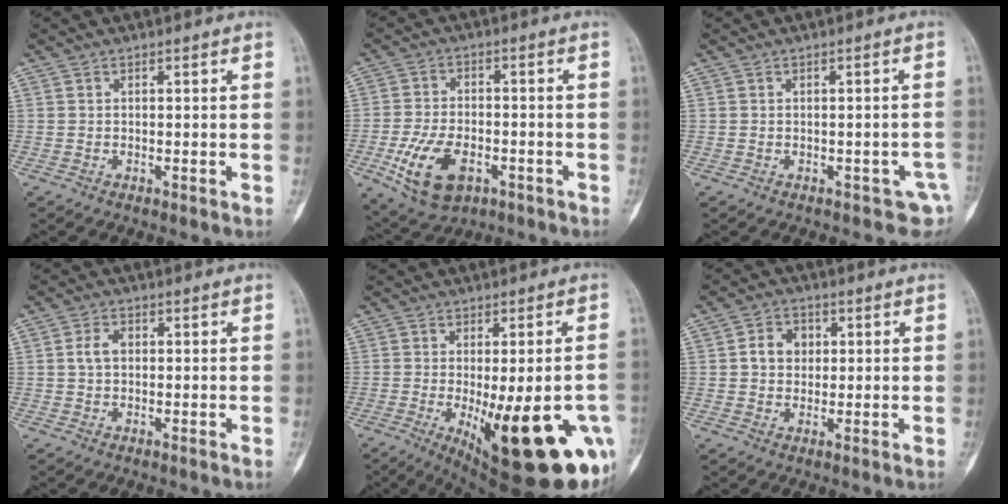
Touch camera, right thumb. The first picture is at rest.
{"total": 11.9, "force": [-4.5, 6.8, 8.7], "torque": [-0.161, 0.010, -0.069]}
{"total": 3.7, "force": [-1.7, 2.3, 2.3], "torque": [-0.007, 0.012, -0.019]}
{"total": 2.8, "force": [0.3, 1.8, 2.2], "torque": [-0.046, 0.009, 0.003]}
{"total": 23.8, "force": [-7.8, 7.7, 21.1], "torque": [-0.229, -0.018, -0.084]}
{"total": 5.1, "force": [0.8, 4.2, 2.8], "torque": [-0.026, 0.008, 0.010]}